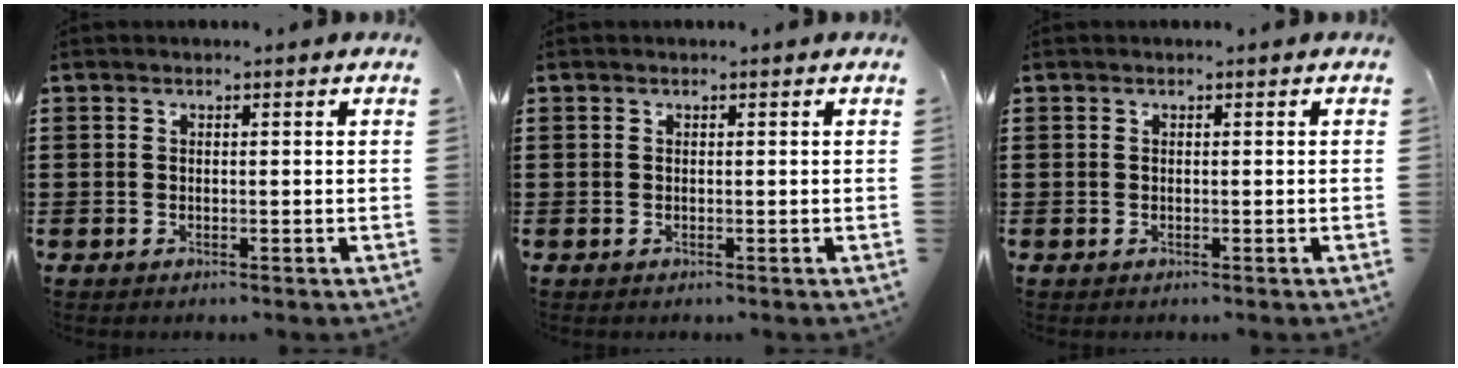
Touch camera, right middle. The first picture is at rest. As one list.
[{"total": 0.0}, {"total": 0.0}]